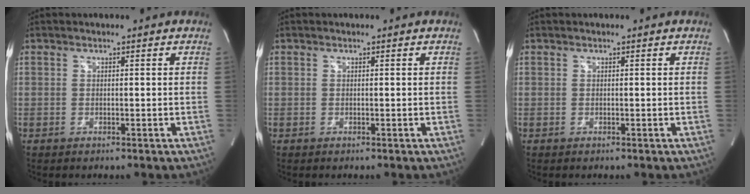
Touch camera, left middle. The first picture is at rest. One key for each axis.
{"total": 0.0}
{"total": 0.0}